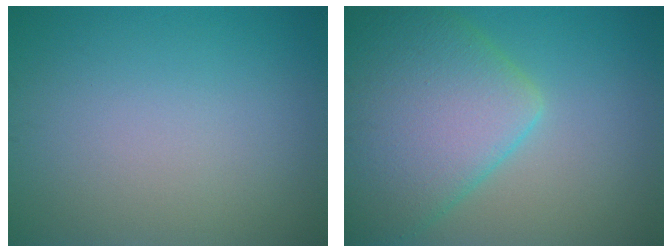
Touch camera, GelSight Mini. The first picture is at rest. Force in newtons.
{"total": 9.6, "press": 9.6, "slide": 0.5}